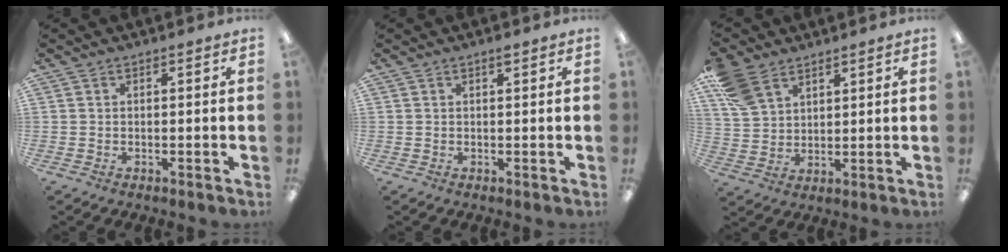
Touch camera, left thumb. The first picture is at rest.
{"total": 1.0, "force": [0.8, 0.1, 0.7], "torque": [-0.008, -0.004, 0.012]}
{"total": 10.0, "force": [6.4, 6.1, 4.7], "torque": [-0.109, -0.013, 0.126]}